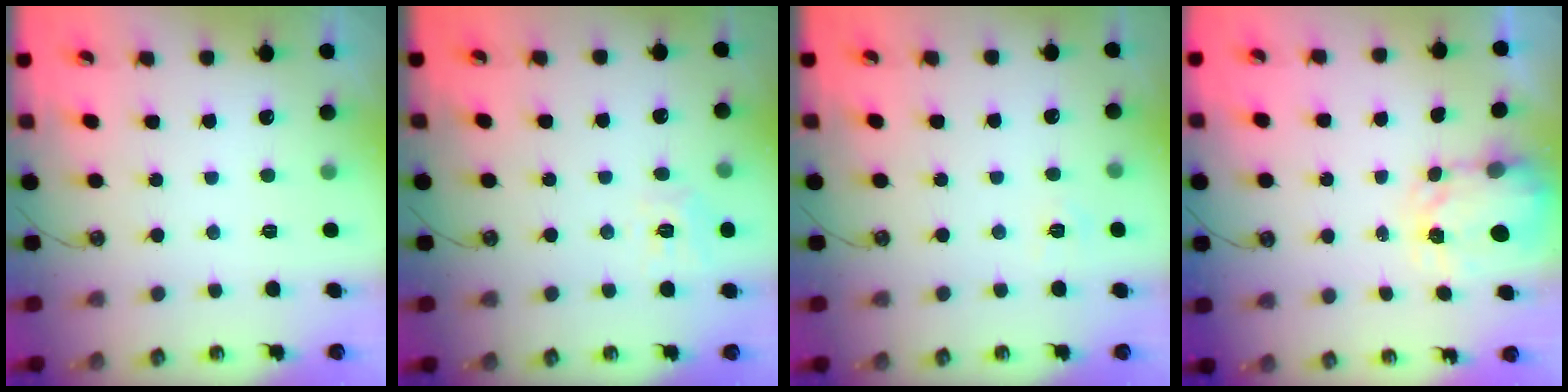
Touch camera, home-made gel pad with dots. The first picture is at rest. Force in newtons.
{"total": 8.3, "press": 8.3, "slide": 1.1}
{"total": 4.7, "press": 4.6, "slide": 0.4}
{"total": 3.4, "press": 3.3, "slide": 0.5}